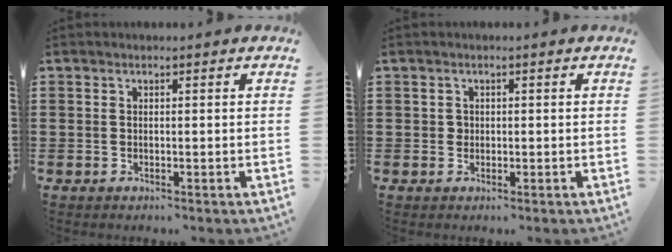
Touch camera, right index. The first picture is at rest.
{"total": 1.0, "force": [0.2, 0.9, 0.3], "torque": [-0.008, 0.004, 0.003]}